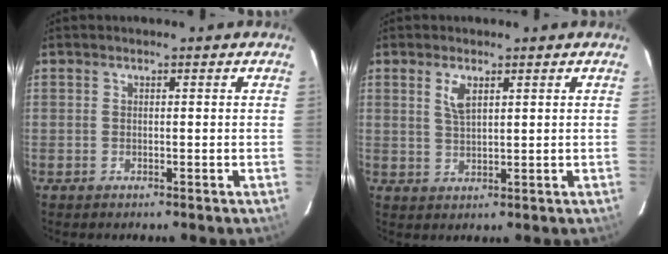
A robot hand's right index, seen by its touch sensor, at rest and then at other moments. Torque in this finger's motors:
{"motor_torque": [0.04, 0.02, 0.08, 0.06]}